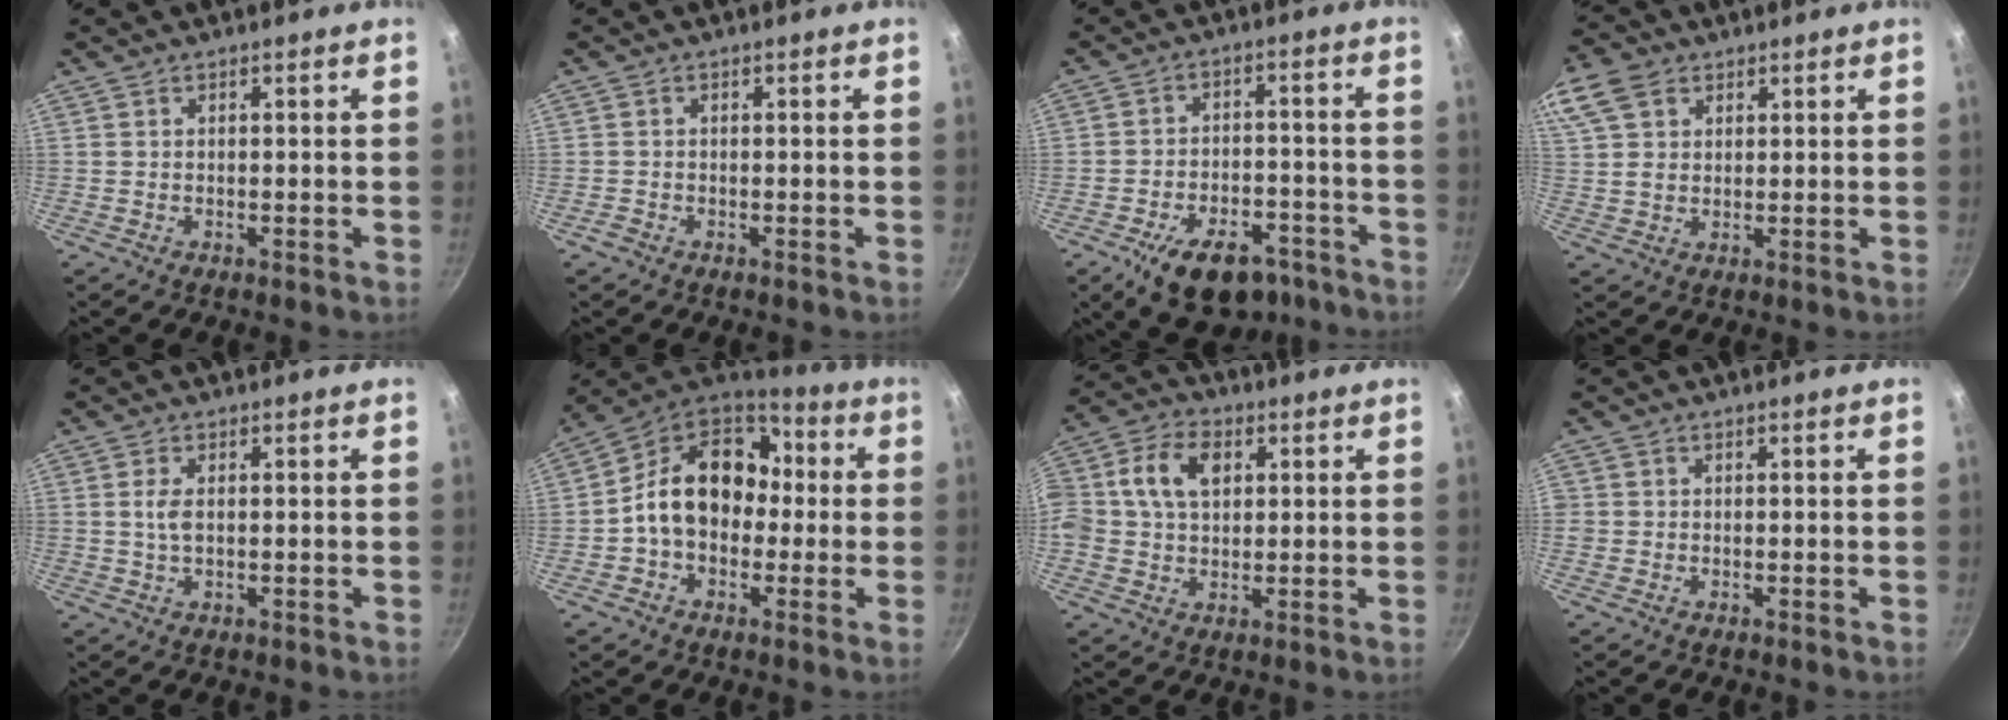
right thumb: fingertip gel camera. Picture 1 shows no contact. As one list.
[{"total": 1.3, "force": [-0.8, 0.9, 0.4], "torque": [-0.008, 0.003, -0.016]}, {"total": 14.9, "force": [-9.1, 8.2, 8.4], "torque": [-0.094, 0.048, -0.129]}, {"total": 11.7, "force": [5.5, 8.4, 6.0], "torque": [-0.132, 0.016, 0.105]}, {"total": 2.7, "force": [0.3, 1.4, 2.3], "torque": [-0.048, 0.001, 0.005]}, {"total": 17.2, "force": [0.0, 13.2, 11.0], "torque": [-0.139, 0.049, -0.016]}, {"total": 12.8, "force": [2.7, 9.3, 8.4], "torque": [-0.153, 0.021, 0.033]}, {"total": 1.1, "force": [-0.2, 1.1, 0.2], "torque": [-0.001, 0.002, -0.005]}]